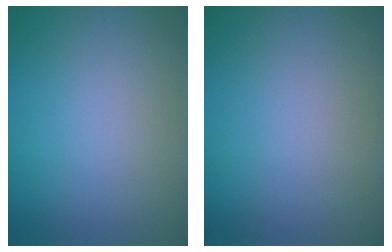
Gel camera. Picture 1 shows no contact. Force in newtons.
{"total": 0.0}